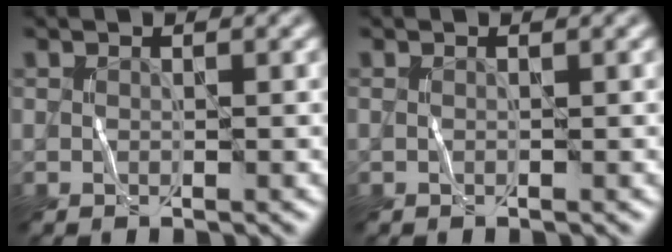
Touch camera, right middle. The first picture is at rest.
{"total": 0.0}